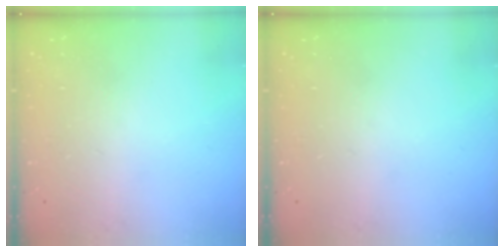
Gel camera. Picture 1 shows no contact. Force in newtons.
{"total": 0.0}